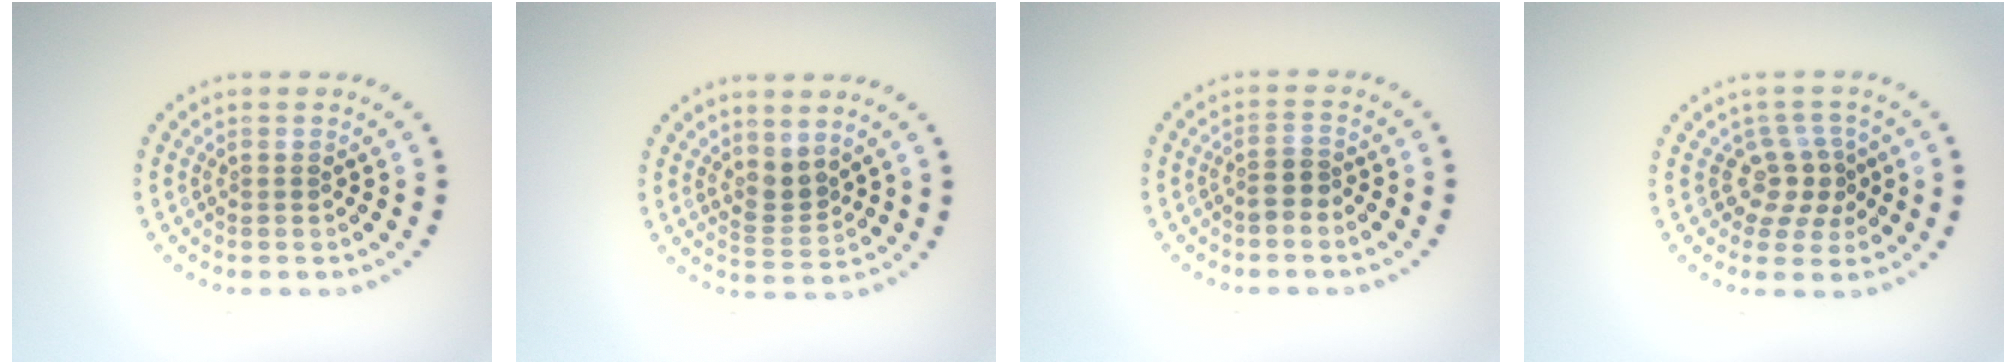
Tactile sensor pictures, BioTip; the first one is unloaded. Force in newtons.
{"total": 2.3, "press": 1.6, "slide": 1.6}
{"total": 1.6, "press": 1.4, "slide": 0.7}
{"total": 3.0, "press": 2.2, "slide": 2.0}